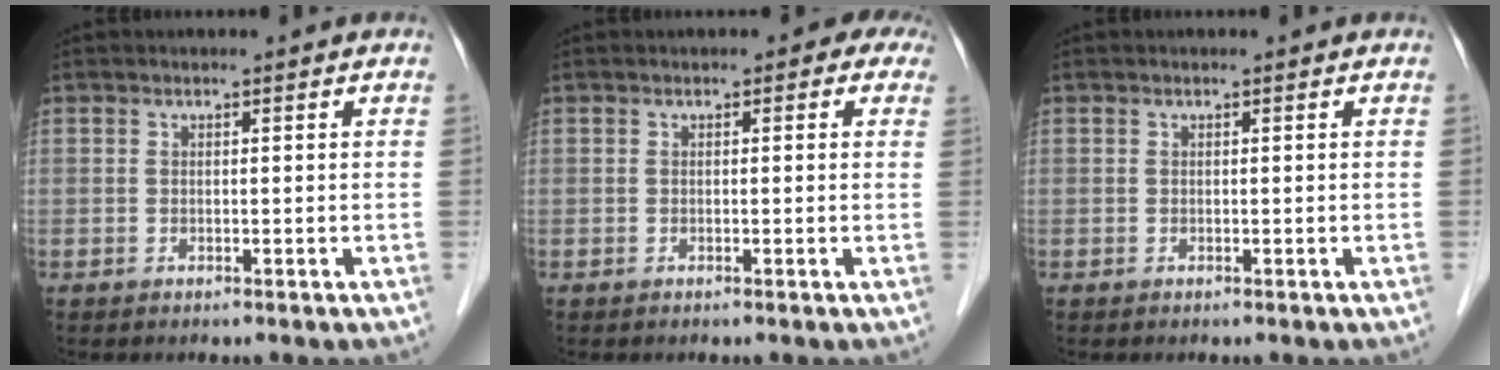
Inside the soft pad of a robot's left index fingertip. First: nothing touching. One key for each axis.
{"total": 2.1, "fx": 0.9, "fy": 1.4, "fz": 1.3, "tx": 0.000, "ty": 0.010, "tz": 0.001}
{"total": 0.0}